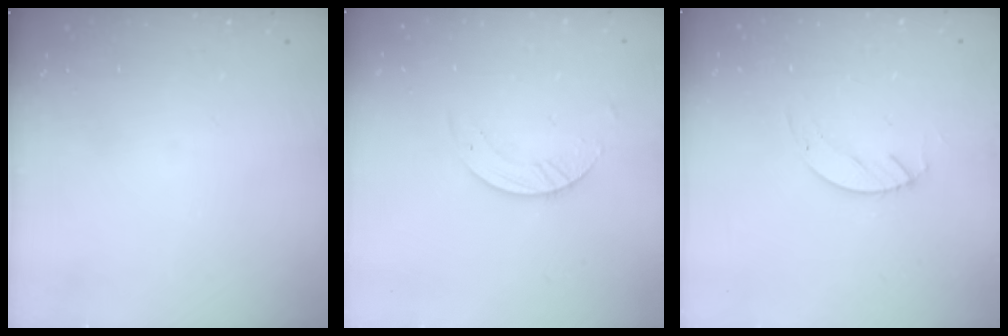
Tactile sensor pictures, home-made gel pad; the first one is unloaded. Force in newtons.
{"total": 3.4, "press": 3.4, "slide": 0.1}
{"total": 2.1, "press": 2.1, "slide": 0.2}